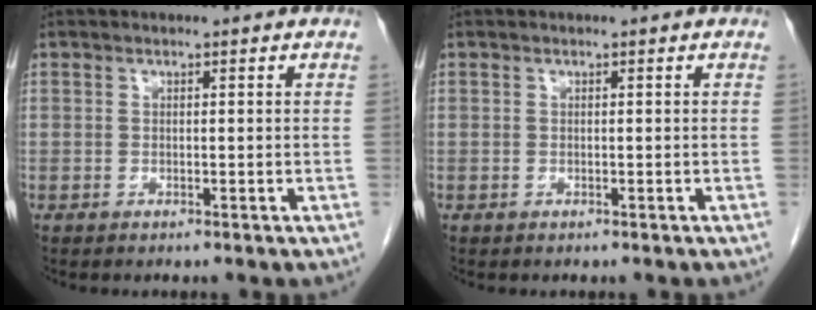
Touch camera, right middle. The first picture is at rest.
{"total": 0.0}